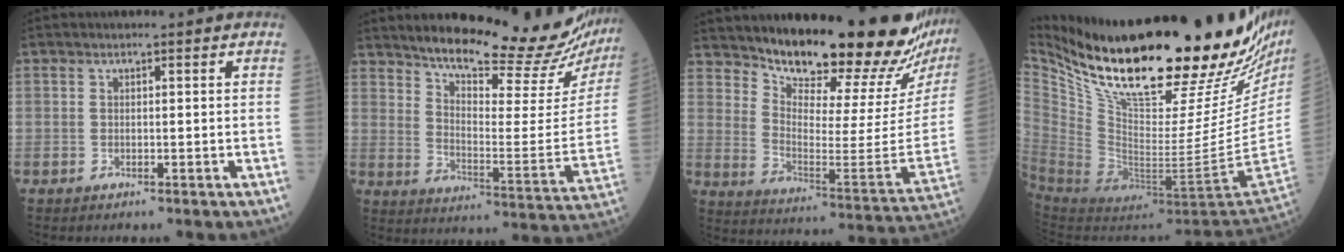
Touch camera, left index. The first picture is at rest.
{"total": 24.8, "force": [22.5, 2.8, 10.0], "torque": [-0.147, -0.089, 0.288]}
{"total": 21.5, "force": [19.8, 0.7, 8.4], "torque": [-0.141, -0.121, 0.276]}
{"total": 33.9, "force": [25.1, 5.3, 22.1], "torque": [-0.344, -0.061, 0.378]}